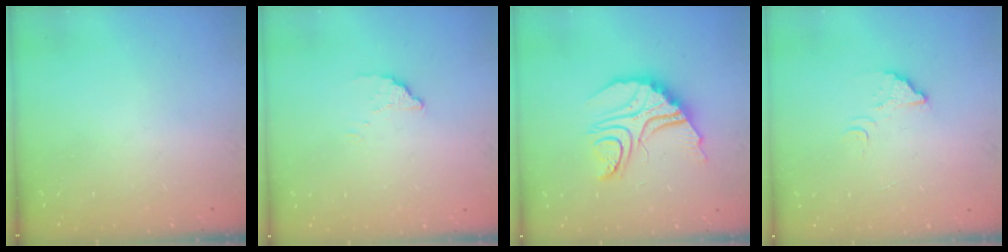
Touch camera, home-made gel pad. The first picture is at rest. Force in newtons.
{"total": 1.8, "press": 1.8, "slide": 0.1}
{"total": 17.0, "press": 16.9, "slide": 1.4}
{"total": 5.0, "press": 4.9, "slide": 0.3}